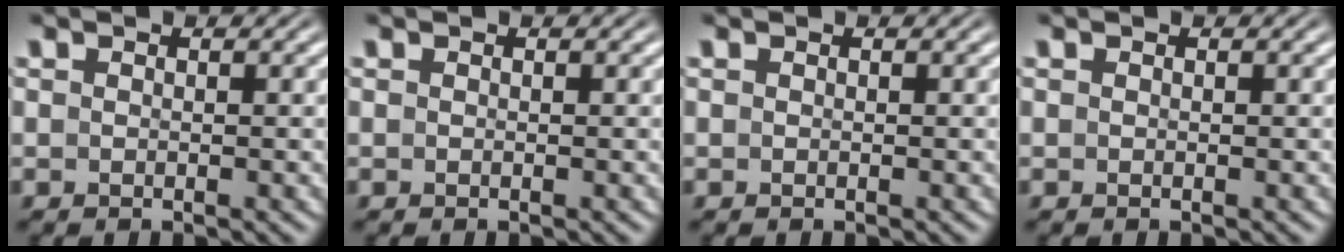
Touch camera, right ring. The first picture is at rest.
{"total": 0.0}
{"total": 0.0}
{"total": 0.0}